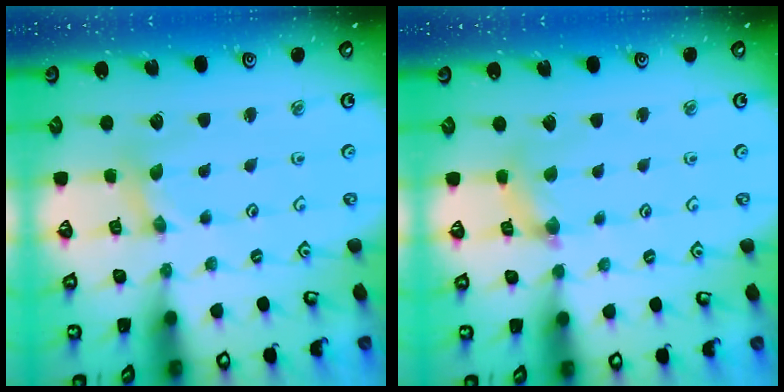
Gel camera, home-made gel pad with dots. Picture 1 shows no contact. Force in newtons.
{"total": 2.2, "press": 2.2, "slide": 0.4}